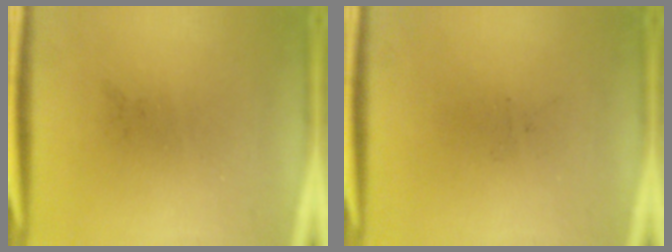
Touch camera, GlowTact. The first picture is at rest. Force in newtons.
{"total": 0.0}